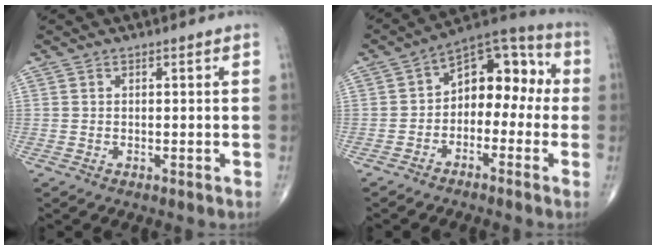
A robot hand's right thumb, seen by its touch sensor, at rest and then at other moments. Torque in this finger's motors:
{"motor_torque": [0.11, 0.23, 0.58, -0.09, 0.04]}